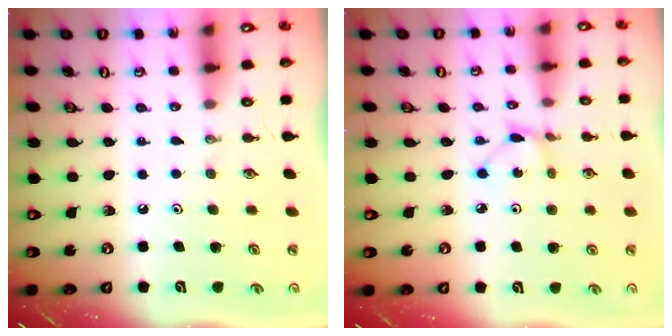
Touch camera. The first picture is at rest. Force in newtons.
{"total": 2.6, "press": 2.6, "slide": 0.3}